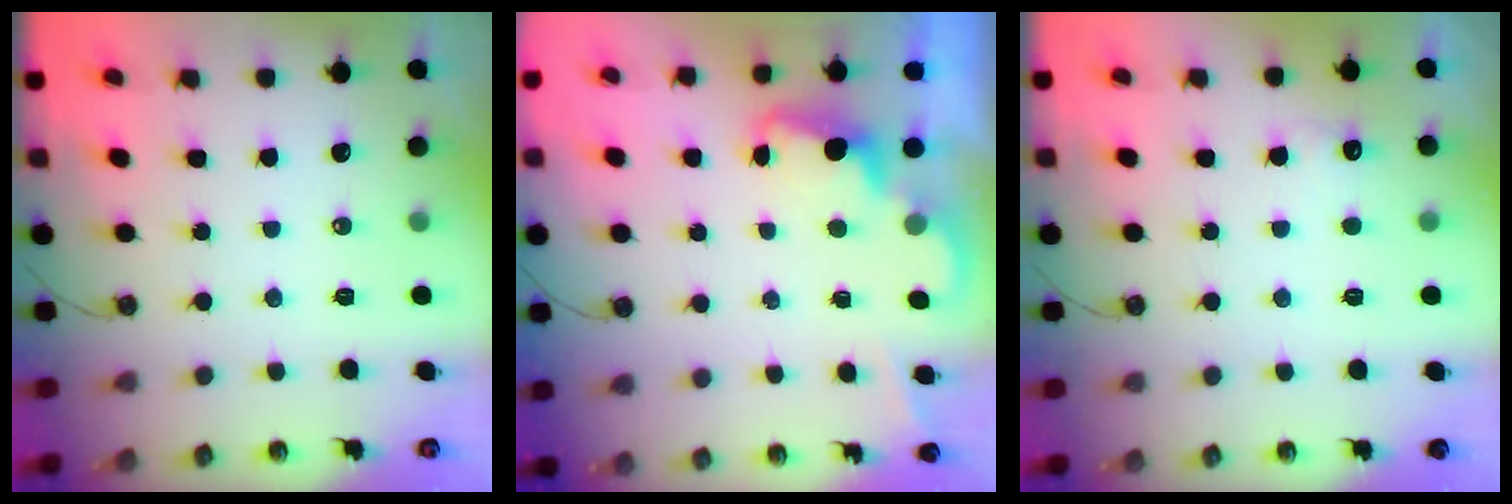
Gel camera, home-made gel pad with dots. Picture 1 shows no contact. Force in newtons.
{"total": 2.5, "press": 2.4, "slide": 0.5}
{"total": 4.1, "press": 4.0, "slide": 1.1}